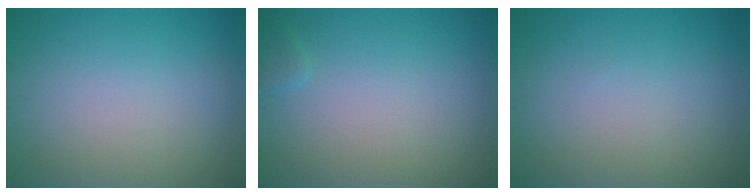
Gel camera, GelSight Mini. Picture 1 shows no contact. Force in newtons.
{"total": 0.7, "press": 0.7, "slide": 0.1}
{"total": 0.0}